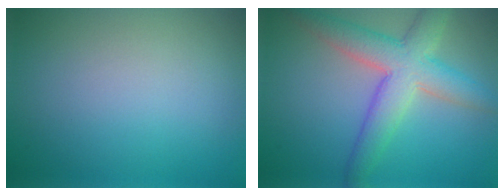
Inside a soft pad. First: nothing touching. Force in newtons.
{"total": 6.3, "press": 6.3, "slide": 0.4}